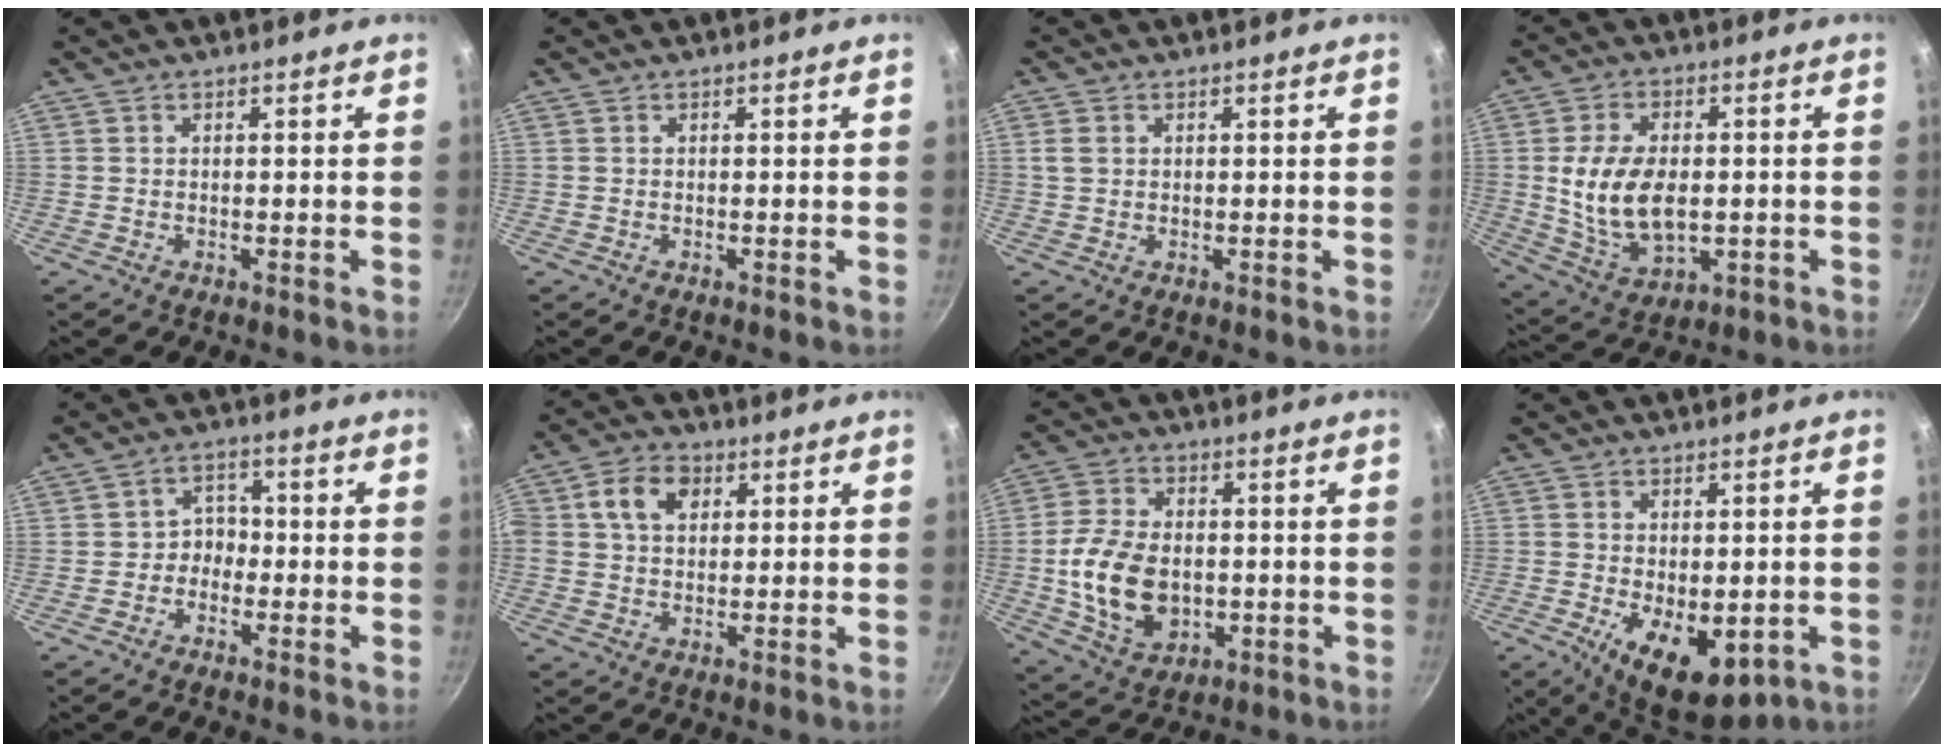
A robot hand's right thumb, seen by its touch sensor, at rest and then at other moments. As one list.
[{"total": 0.0}, {"total": 2.3, "force": [0.6, 1.8, 1.4], "torque": [-0.024, 0.005, 0.013]}, {"total": 14.1, "force": [-0.5, 8.8, 11.1], "torque": [-0.188, 0.000, 0.004]}, {"total": 3.8, "force": [-1.4, 3.2, 1.5], "torque": [0.007, 0.024, -0.031]}, {"total": 7.7, "force": [2.2, 5.8, 4.6], "torque": [-0.067, 0.008, 0.023]}, {"total": 14.1, "force": [-1.4, 9.7, 10.2], "torque": [-0.177, 0.003, -0.017]}, {"total": 11.7, "force": [-3.3, 6.0, 9.5], "torque": [-0.127, -0.012, -0.033]}]